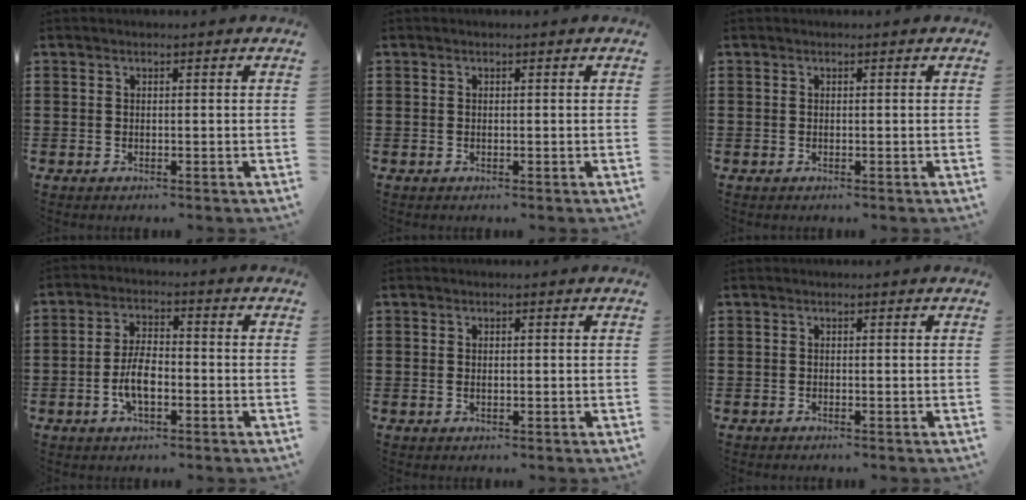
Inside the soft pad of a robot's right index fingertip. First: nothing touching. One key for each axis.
{"total": 0.0}
{"total": 0.0}
{"total": 5.7, "fx": -1.5, "fy": 2.6, "fz": 4.9, "tx": -0.110, "ty": -0.001, "tz": -0.034}
{"total": 0.8, "fx": 0.1, "fy": 0.4, "fz": 0.6, "tx": -0.014, "ty": 0.004, "tz": 0.001}
{"total": 0.0}